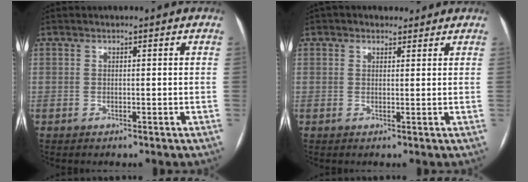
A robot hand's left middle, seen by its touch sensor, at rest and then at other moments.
{"total": 2.4, "force": [1.8, 1.5, 0.4], "torque": [-0.008, 0.017, 0.025]}